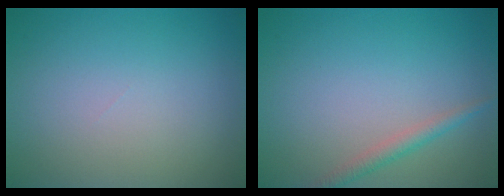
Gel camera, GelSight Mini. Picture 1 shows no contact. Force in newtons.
{"total": 1.6, "press": 1.6, "slide": 0.1}